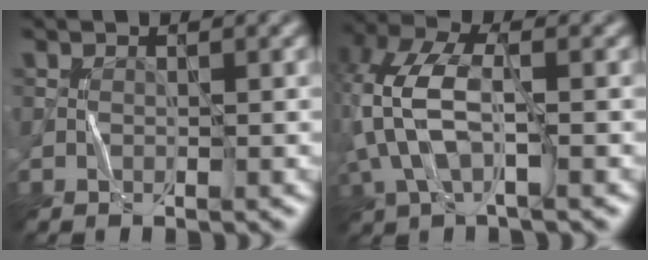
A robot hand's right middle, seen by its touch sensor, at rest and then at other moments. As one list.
[{"total": 7.6, "force": [-0.5, 3.5, 6.7], "torque": [-0.164, 0.018, -0.019]}]